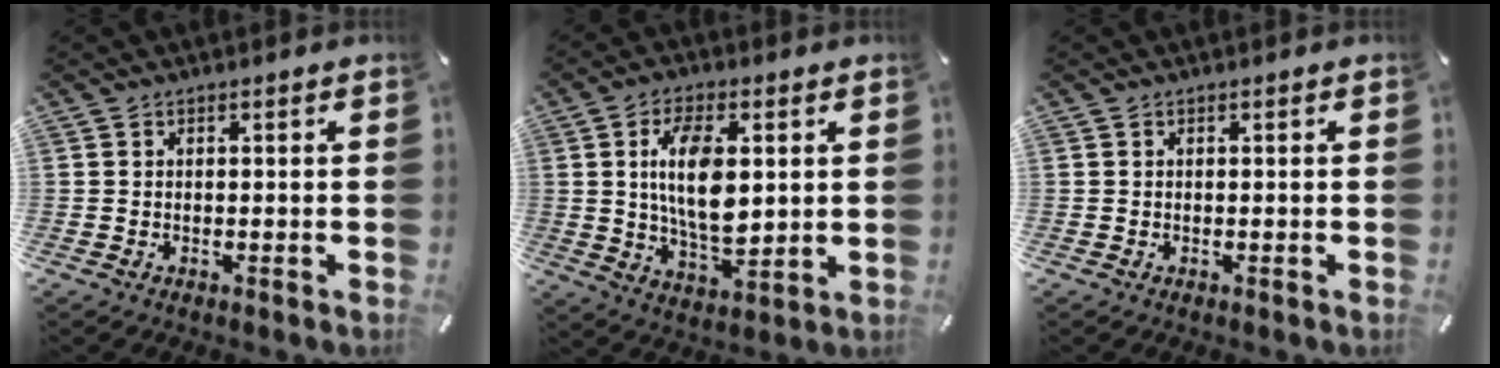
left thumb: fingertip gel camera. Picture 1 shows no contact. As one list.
[{"total": 12.3, "force": [2.5, 6.2, 10.3], "torque": [-0.216, -0.006, 0.038]}, {"total": 0.0}]